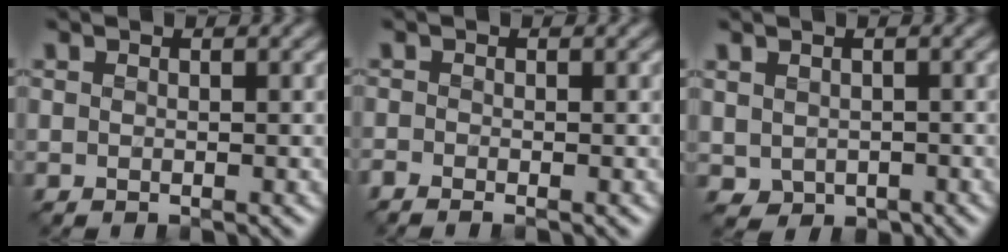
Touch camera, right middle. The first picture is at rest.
{"total": 0.9, "force": [-0.8, 0.1, 0.3], "torque": [-0.010, -0.004, -0.020]}
{"total": 1.6, "force": [-0.2, 1.5, 0.6], "torque": [-0.018, -0.009, 0.003]}